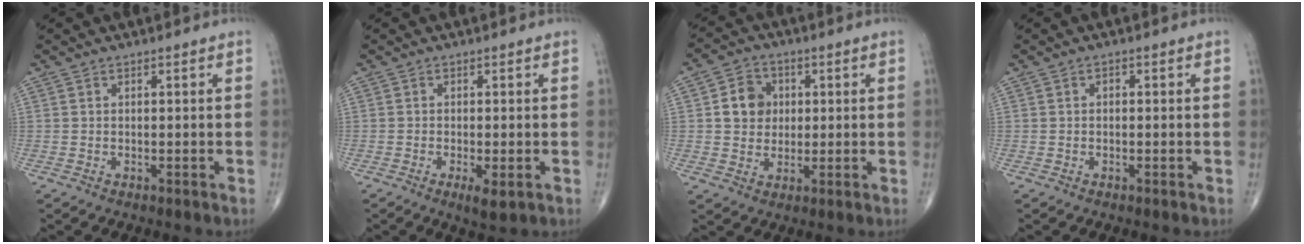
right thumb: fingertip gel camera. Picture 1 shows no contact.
{"total": 3.3, "force": [-1.2, 0.9, 2.9], "torque": [-0.054, -0.009, -0.021]}
{"total": 7.3, "force": [1.2, 6.3, 3.5], "torque": [-0.030, 0.000, 0.015]}
{"total": 0.6, "force": [-0.1, 0.4, 0.4], "torque": [-0.003, 0.001, -0.003]}